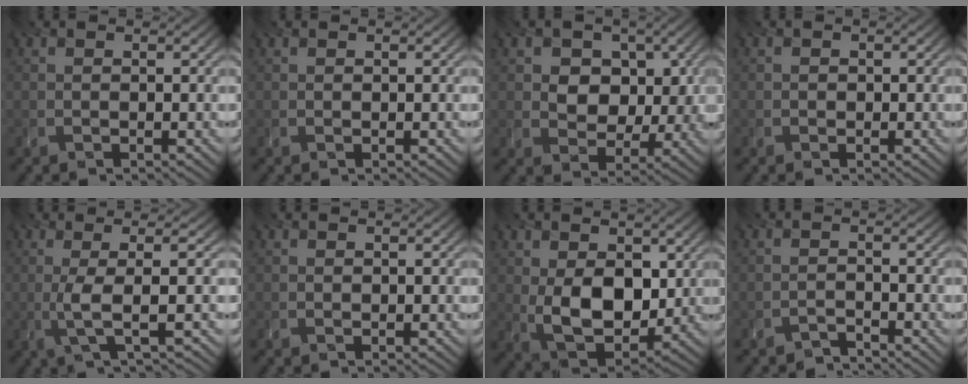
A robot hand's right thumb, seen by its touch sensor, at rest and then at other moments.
{"total": 0.0}
{"total": 6.3, "force": [1.4, 5.1, 3.4], "torque": [-0.061, -0.008, 0.014]}
{"total": 0.6, "force": [-0.2, 0.5, -0.1], "torque": [0.008, -0.008, -0.003]}
{"total": 4.2, "force": [-0.2, 0.5, 4.2], "torque": [-0.074, 0.003, -0.009]}
{"total": 0.0}
{"total": 9.5, "force": [0.8, 6.2, 7.2], "torque": [-0.147, -0.016, 0.021]}
{"total": 1.9, "force": [-1.9, 0.1, 0.2], "torque": [0.004, 0.002, -0.042]}